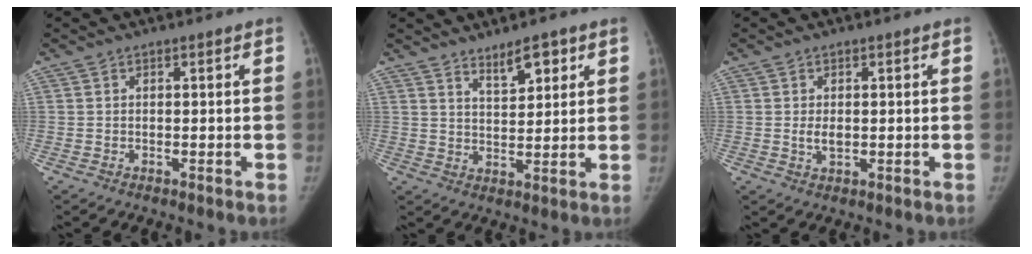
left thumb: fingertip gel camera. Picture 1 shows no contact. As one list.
[{"total": 5.6, "force": [3.7, 2.1, 3.7], "torque": [-0.044, -0.030, 0.064]}, {"total": 2.6, "force": [0.0, 1.5, 2.1], "torque": [-0.032, -0.003, 0.001]}]